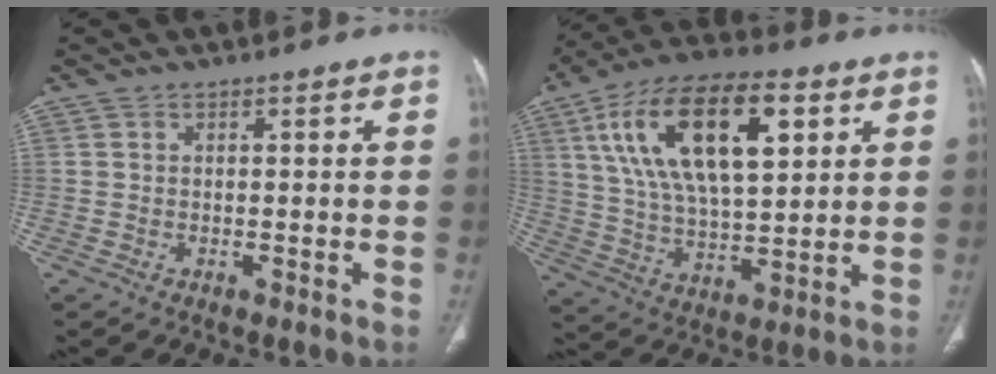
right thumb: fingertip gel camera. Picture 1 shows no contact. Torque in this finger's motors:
{"motor_torque": [-0.85, 2.63, 0.91, 0.17, 0.25]}